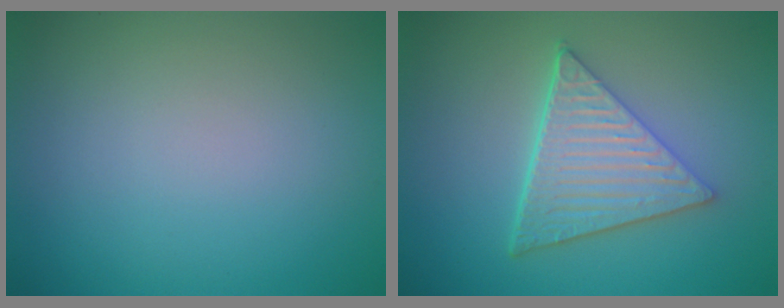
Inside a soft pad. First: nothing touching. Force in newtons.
{"total": 6.1, "press": 4.5, "slide": 4.1}